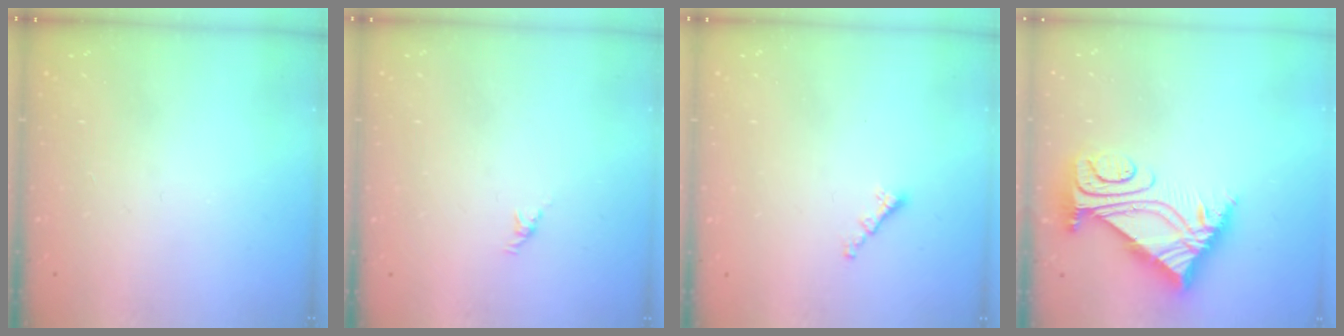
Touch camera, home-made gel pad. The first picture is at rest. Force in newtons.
{"total": 2.1, "press": 2.0, "slide": 0.7}
{"total": 1.2, "press": 1.1, "slide": 0.5}
{"total": 8.2, "press": 8.2, "slide": 0.8}